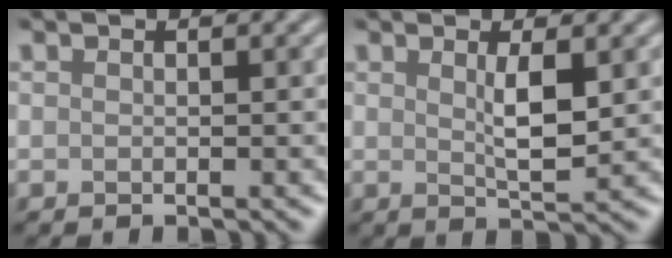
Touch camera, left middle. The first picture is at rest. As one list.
[{"total": 2.8, "force": [0.8, 0.6, 2.6], "torque": [-0.051, -0.004, 0.016]}]